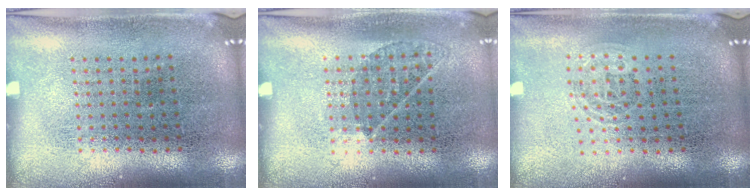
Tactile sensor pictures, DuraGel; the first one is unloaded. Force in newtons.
{"total": 0.8, "press": 0.6, "slide": 0.4}
{"total": 0.9, "press": 0.6, "slide": 0.6}